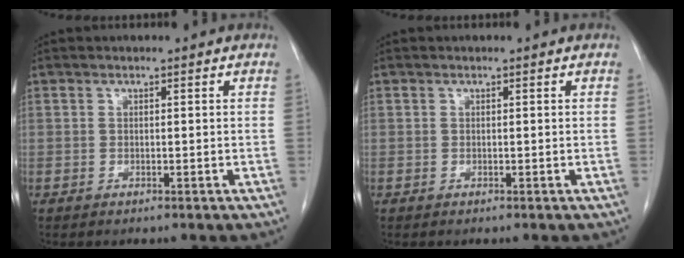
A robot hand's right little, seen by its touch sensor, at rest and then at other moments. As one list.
[{"total": 0.0}]